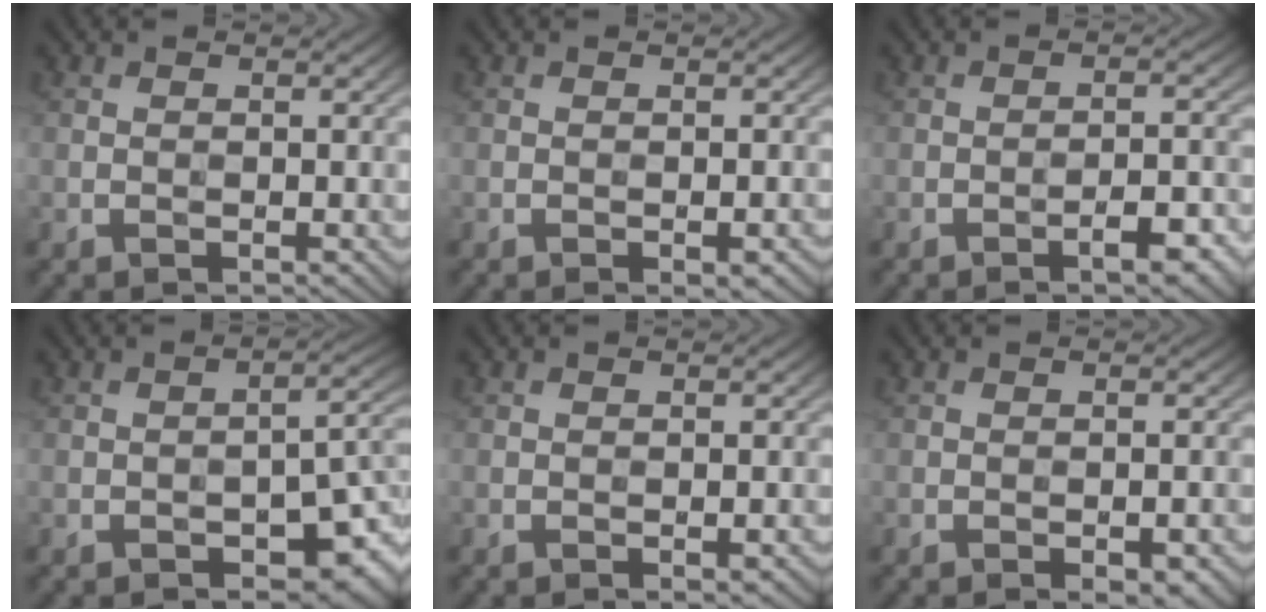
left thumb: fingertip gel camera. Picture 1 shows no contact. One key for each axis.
{"total": 1.7, "fx": -0.9, "fy": 0.3, "fz": 1.5, "tx": -0.020, "ty": 0.001, "tz": -0.012}
{"total": 4.1, "fx": -2.5, "fy": 0.9, "fz": 3.2, "tx": -0.044, "ty": 0.012, "tz": -0.037}
{"total": 7.5, "fx": -3.8, "fy": 3.1, "fz": 5.6, "tx": -0.070, "ty": -0.002, "tz": -0.053}
{"total": 1.3, "fx": -0.7, "fy": 0.1, "fz": 1.1, "tx": -0.015, "ty": 0.001, "tz": -0.009}
{"total": 2.8, "fx": -1.6, "fy": 0.7, "fz": 2.2, "tx": -0.027, "ty": 0.004, "tz": -0.020}